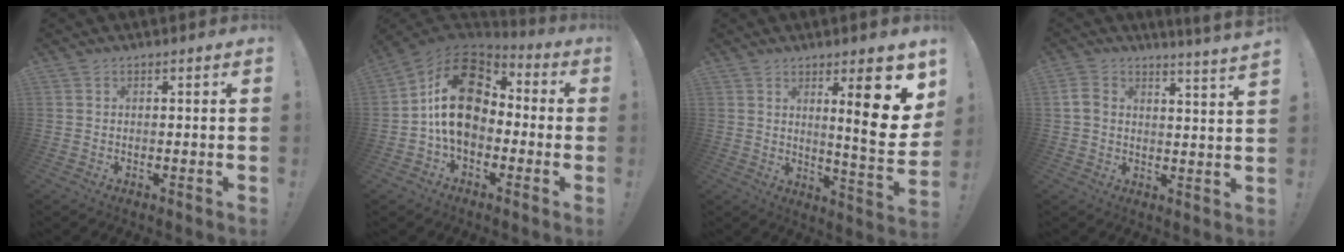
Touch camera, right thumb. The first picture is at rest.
{"total": 18.8, "force": [1.7, 13.2, 13.3], "torque": [-0.233, 0.017, 0.031]}
{"total": 15.8, "force": [6.4, 3.1, 14.1], "torque": [-0.181, -0.050, 0.085]}
{"total": 5.3, "force": [3.6, 1.1, 3.7], "torque": [-0.060, -0.033, 0.063]}